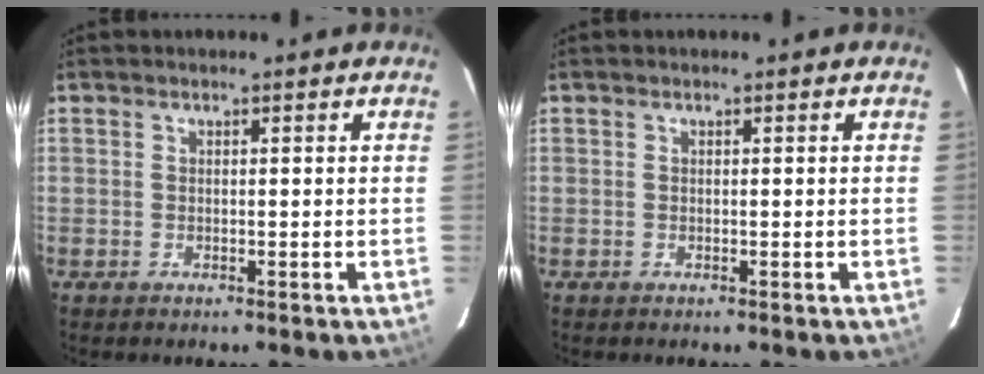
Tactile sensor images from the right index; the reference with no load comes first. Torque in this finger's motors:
{"motor_torque": [0.00, 0.00, 0.00, 0.00]}